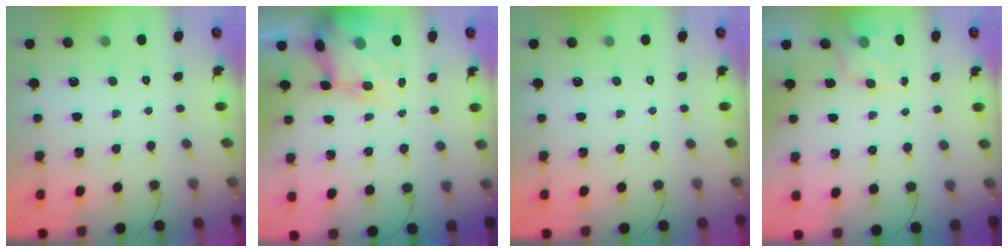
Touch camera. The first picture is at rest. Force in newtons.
{"total": 6.9, "press": 6.5, "slide": 2.4}
{"total": 0.0}
{"total": 4.1, "press": 3.9, "slide": 1.1}